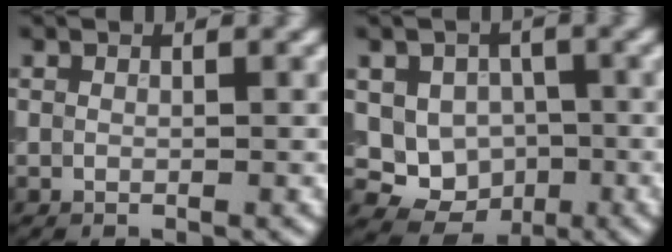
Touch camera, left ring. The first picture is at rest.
{"total": 6.9, "force": [-0.3, 6.1, 3.2], "torque": [-0.030, 0.003, -0.020]}